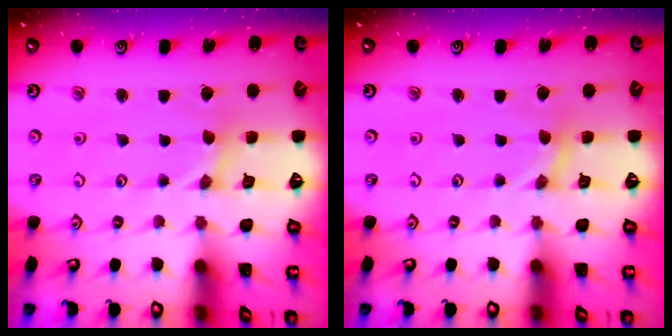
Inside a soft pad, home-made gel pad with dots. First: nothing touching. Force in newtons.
{"total": 0.0}